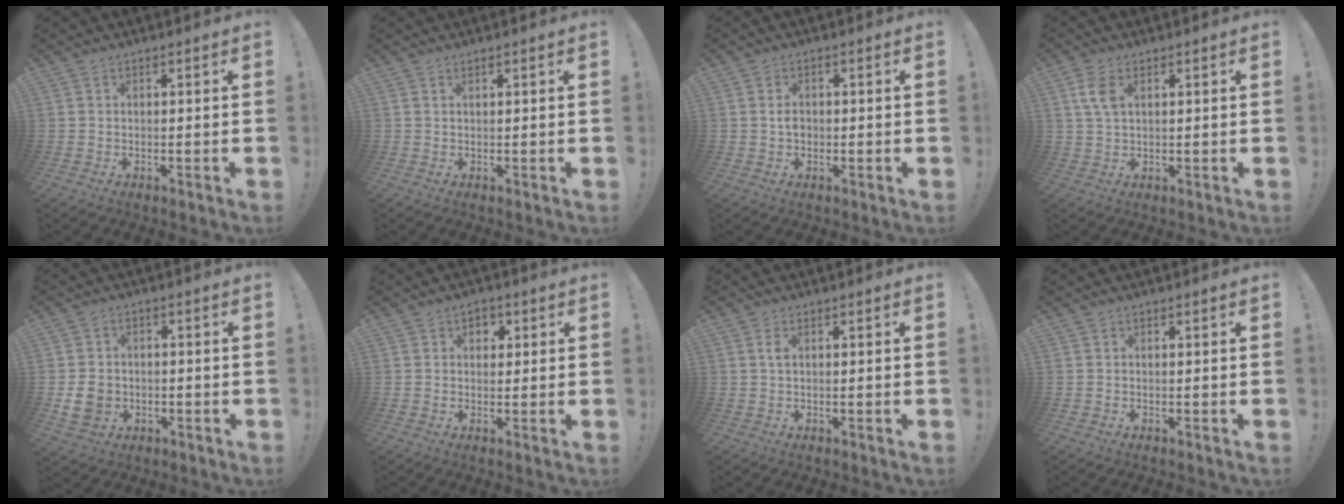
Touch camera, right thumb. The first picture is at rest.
{"total": 0.6, "force": [0.5, 0.0, 0.3], "torque": [0.000, -0.003, 0.008]}
{"total": 2.1, "force": [0.0, 1.7, 1.3], "torque": [-0.025, 0.004, 0.000]}
{"total": 5.4, "force": [2.0, 3.1, 3.9], "torque": [-0.076, -0.003, 0.037]}
{"total": 7.0, "force": [-1.4, 5.9, 3.6], "torque": [-0.058, 0.008, -0.023]}
{"total": 2.2, "force": [0.4, 2.0, 0.8], "torque": [-0.011, 0.001, 0.005]}
{"total": 1.5, "force": [0.4, 0.8, 1.2], "torque": [-0.025, 0.004, 0.007]}
{"total": 0.0}